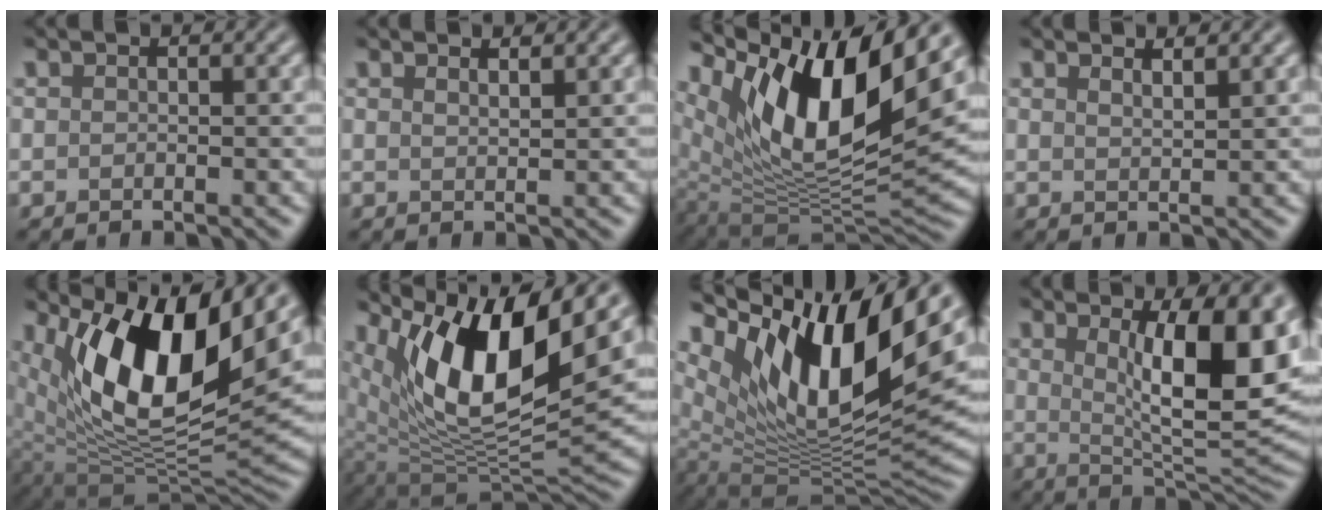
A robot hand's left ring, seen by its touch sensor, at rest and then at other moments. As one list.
[{"total": 1.5, "force": [1.2, 0.4, 0.8], "torque": [-0.002, 0.002, 0.009]}, {"total": 13.8, "force": [6.5, 5.2, 11.0], "torque": [-0.192, -0.009, 0.122]}, {"total": 1.9, "force": [1.5, 0.5, 1.0], "torque": [-0.004, 0.005, 0.013]}, {"total": 13.1, "force": [5.3, 5.8, 10.5], "torque": [-0.186, -0.019, 0.102]}, {"total": 12.3, "force": [5.5, 4.5, 10.0], "torque": [-0.173, -0.013, 0.108]}, {"total": 15.0, "force": [6.4, 6.1, 12.2], "torque": [-0.215, -0.004, 0.116]}, {"total": 11.7, "force": [2.6, 3.5, 10.9], "torque": [-0.149, -0.006, 0.044]}]